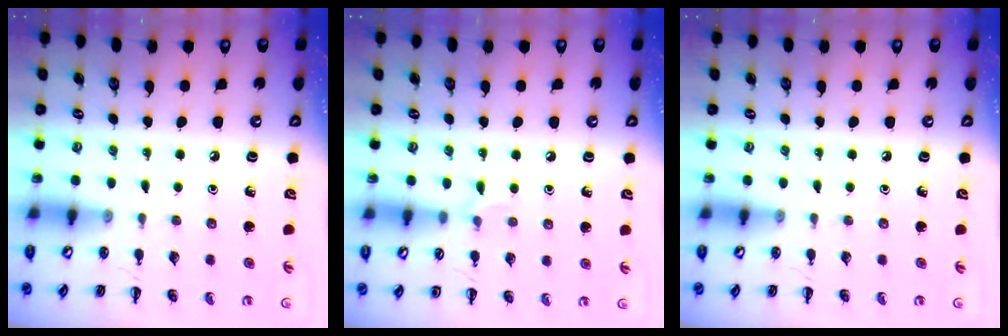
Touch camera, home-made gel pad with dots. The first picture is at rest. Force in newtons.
{"total": 4.5, "press": 4.2, "slide": 1.5}
{"total": 0.0}